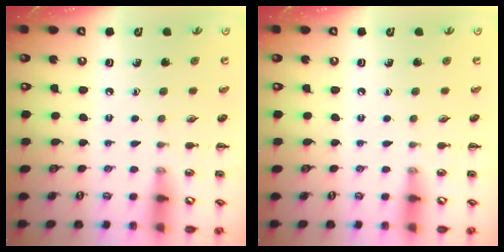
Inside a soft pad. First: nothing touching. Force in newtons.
{"total": 0.0}